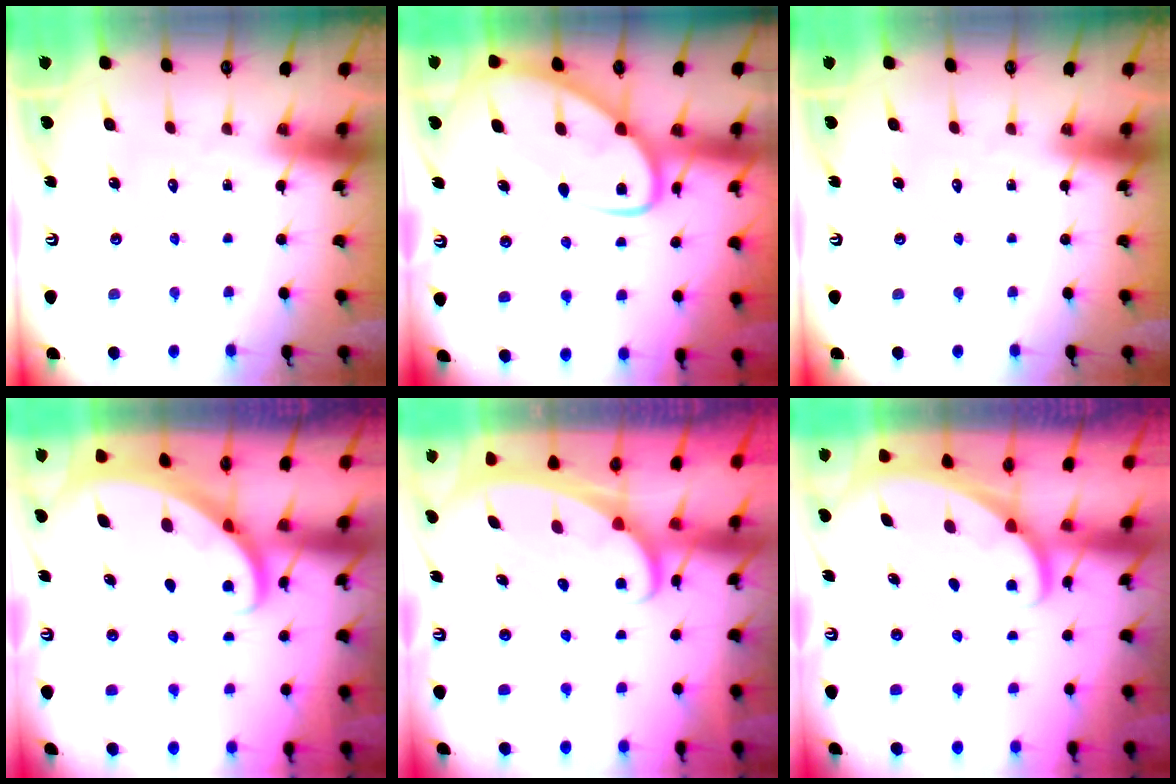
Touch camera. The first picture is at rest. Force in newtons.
{"total": 11.1, "press": 11.1, "slide": 1.0}
{"total": 0.0}
{"total": 2.6, "press": 2.6, "slide": 0.3}
{"total": 2.3, "press": 2.3, "slide": 0.3}
{"total": 1.6, "press": 1.6, "slide": 0.1}